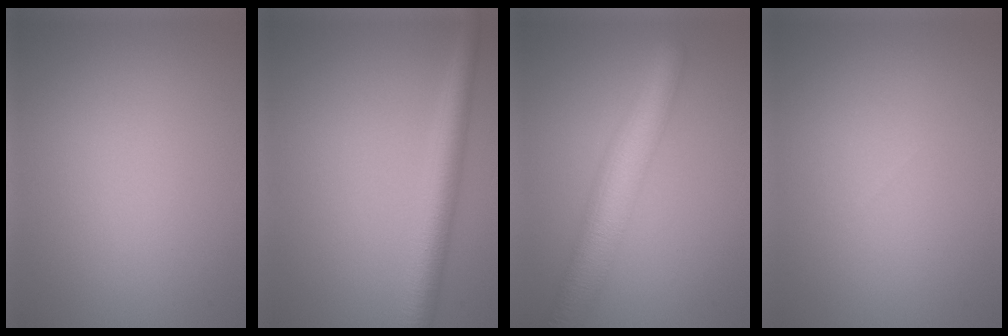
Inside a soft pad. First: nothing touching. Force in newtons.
{"total": 4.5, "press": 4.5, "slide": 0.2}
{"total": 6.8, "press": 6.8, "slide": 0.4}
{"total": 0.0}